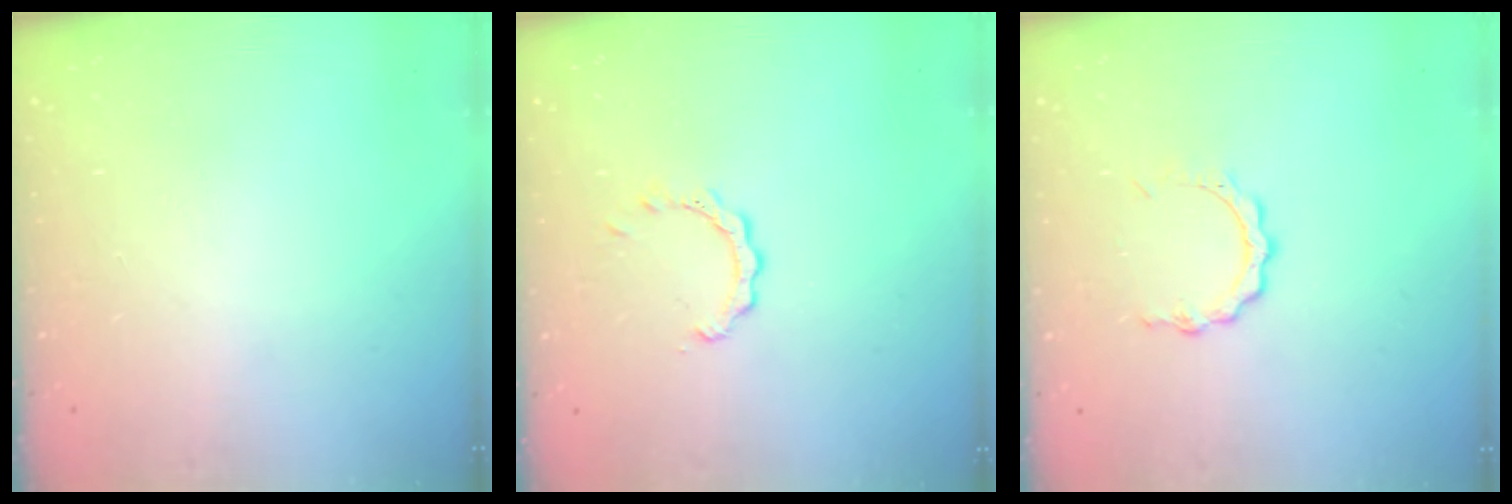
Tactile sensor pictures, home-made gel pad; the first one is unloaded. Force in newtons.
{"total": 2.0, "press": 2.0, "slide": 0.2}
{"total": 3.2, "press": 3.2, "slide": 0.3}